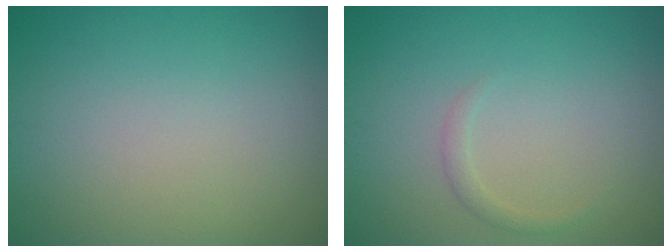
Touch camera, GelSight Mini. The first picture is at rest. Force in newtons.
{"total": 0.9, "press": 0.9, "slide": 0.0}